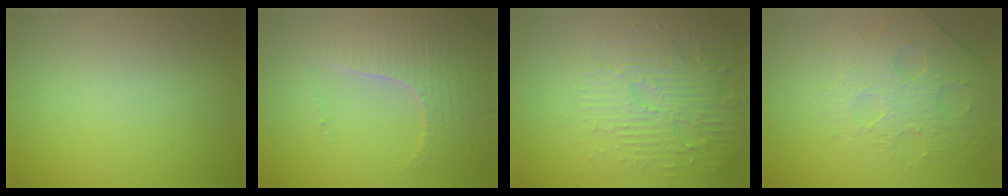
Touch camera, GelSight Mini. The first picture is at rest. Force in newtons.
{"total": 6.1, "press": 4.9, "slide": 3.7}
{"total": 4.9, "press": 3.7, "slide": 3.2}
{"total": 3.9, "press": 3.8, "slide": 1.1}